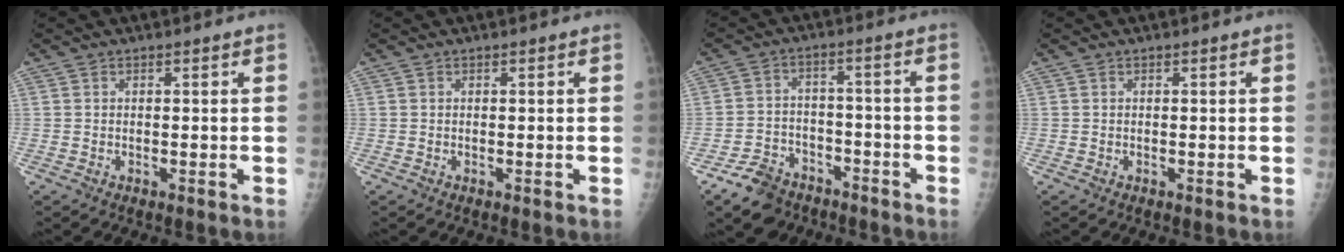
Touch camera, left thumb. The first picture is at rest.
{"total": 0.0}
{"total": 9.4, "force": [-6.8, 5.8, 2.7], "torque": [-0.034, 0.044, -0.114]}
{"total": 0.0}